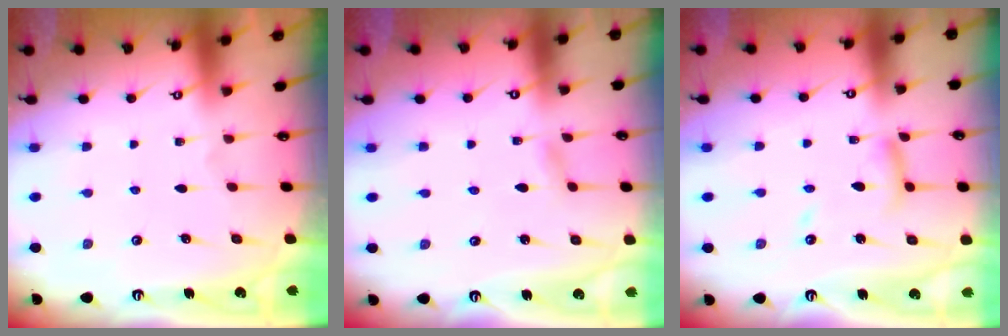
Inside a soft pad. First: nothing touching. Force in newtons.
{"total": 2.4, "press": 2.3, "slide": 0.3}
{"total": 9.6, "press": 9.6, "slide": 0.8}